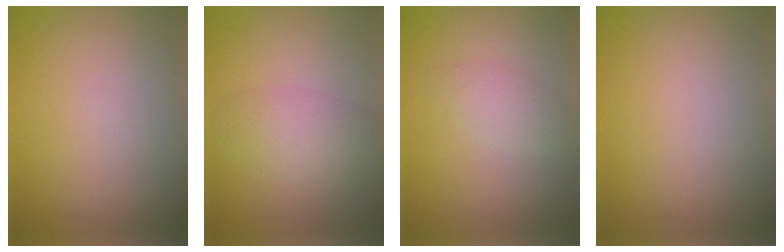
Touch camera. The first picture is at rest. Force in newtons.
{"total": 3.8, "press": 3.8, "slide": 0.2}
{"total": 1.9, "press": 1.9, "slide": 0.1}
{"total": 0.0}